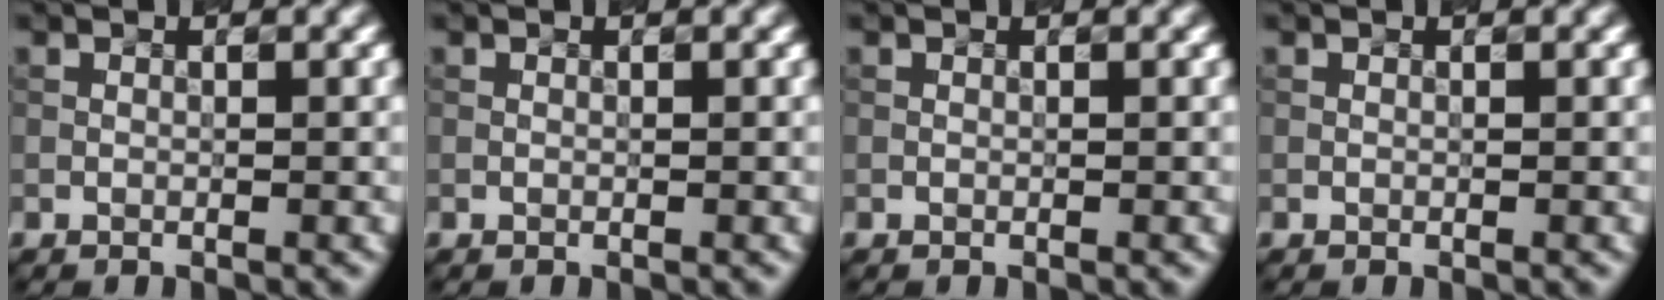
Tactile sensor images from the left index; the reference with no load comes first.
{"total": 0.0}
{"total": 0.0}
{"total": 0.0}